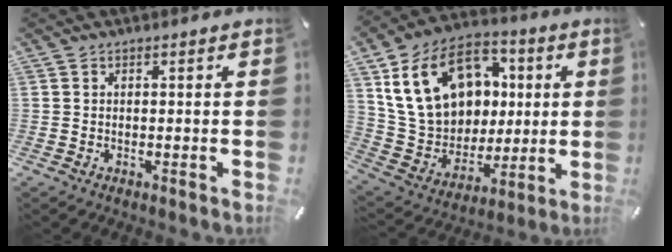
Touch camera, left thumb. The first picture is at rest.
{"total": 21.6, "force": [5.9, 17.0, 11.9], "torque": [-0.224, -0.005, 0.121]}